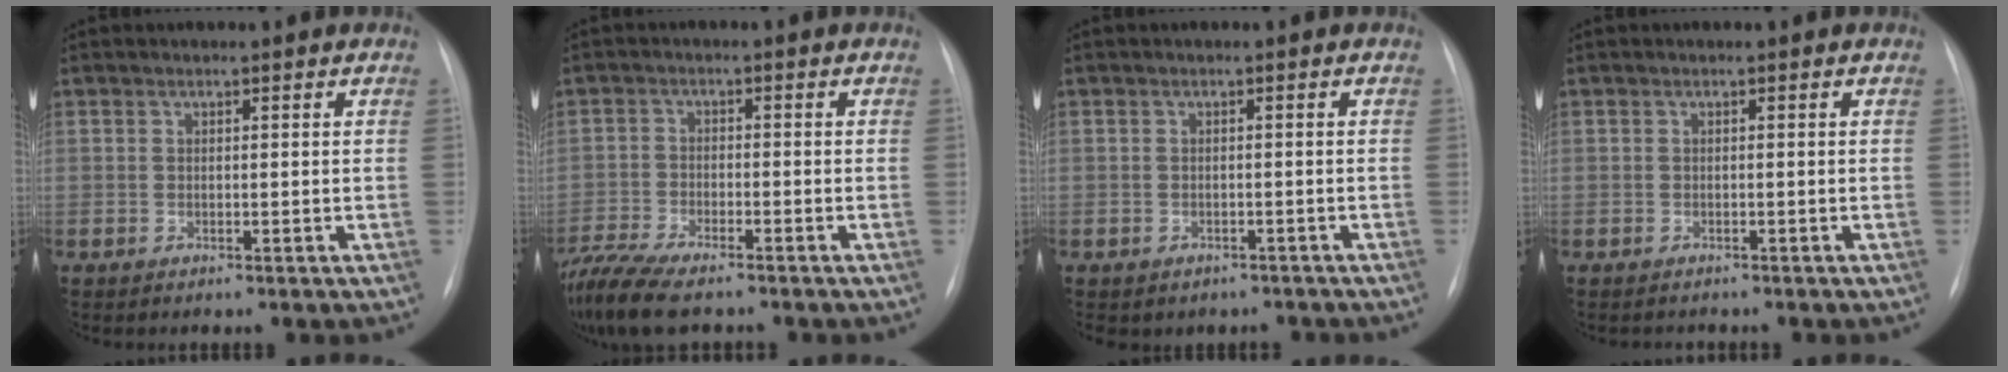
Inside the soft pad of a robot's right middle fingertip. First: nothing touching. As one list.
[{"total": 10.6, "force": [-8.7, 2.3, 5.6], "torque": [-0.112, -0.018, -0.149]}, {"total": 4.3, "force": [-3.5, 2.5, 0.6], "torque": [-0.007, 0.015, -0.037]}, {"total": 1.4, "force": [-1.3, 0.5, 0.1], "torque": [-0.003, -0.001, -0.016]}]